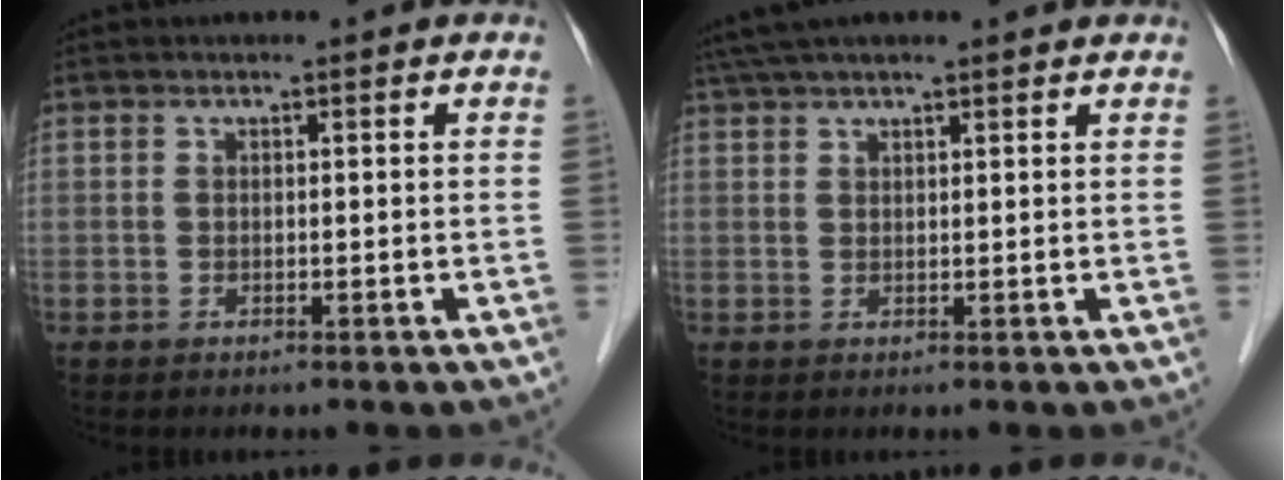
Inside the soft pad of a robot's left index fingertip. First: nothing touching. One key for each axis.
{"total": 9.8, "fx": 8.4, "fy": 1.2, "fz": 4.9, "tx": -0.084, "ty": 0.046, "tz": 0.122}